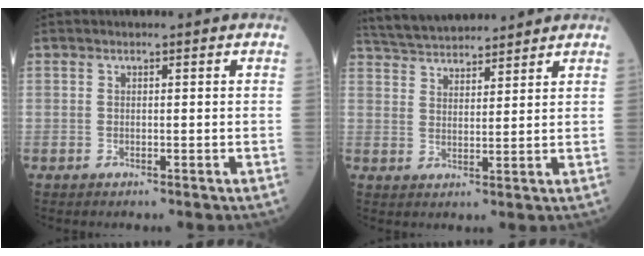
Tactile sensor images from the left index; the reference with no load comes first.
{"total": 11.4, "force": [10.7, 1.9, 3.3], "torque": [-0.063, 0.029, 0.179]}